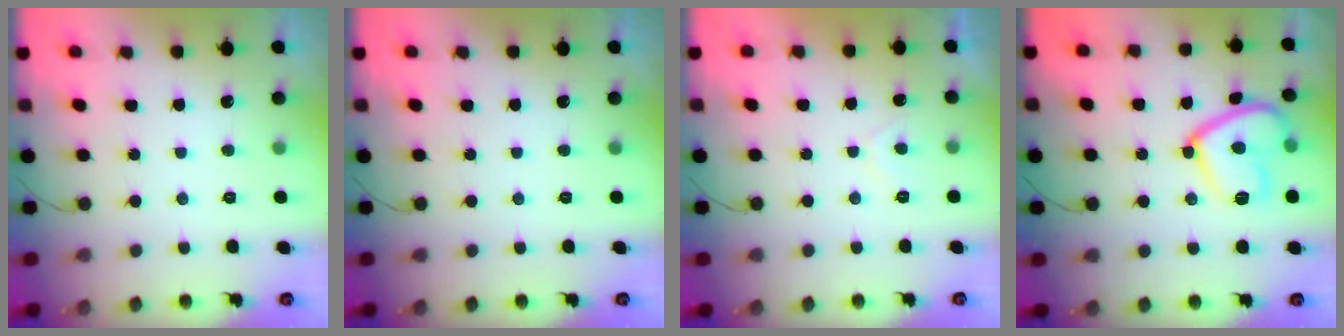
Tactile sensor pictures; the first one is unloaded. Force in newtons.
{"total": 0.0}
{"total": 2.8, "press": 2.7, "slide": 0.8}
{"total": 13.4, "press": 13.4, "slide": 0.6}